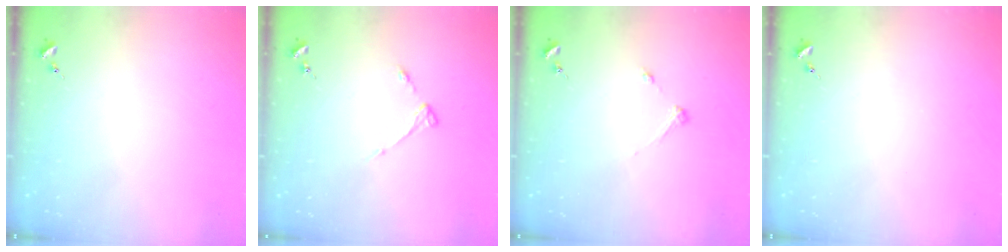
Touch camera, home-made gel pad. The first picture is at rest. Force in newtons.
{"total": 3.6, "press": 3.6, "slide": 0.5}
{"total": 3.2, "press": 3.2, "slide": 0.4}
{"total": 0.0}